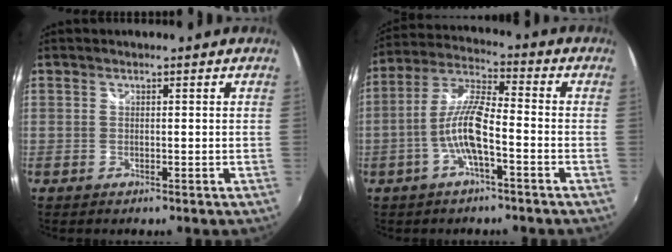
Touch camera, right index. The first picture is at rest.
{"total": 9.3, "force": [-3.3, 1.7, 8.6], "torque": [-0.186, 0.008, -0.062]}